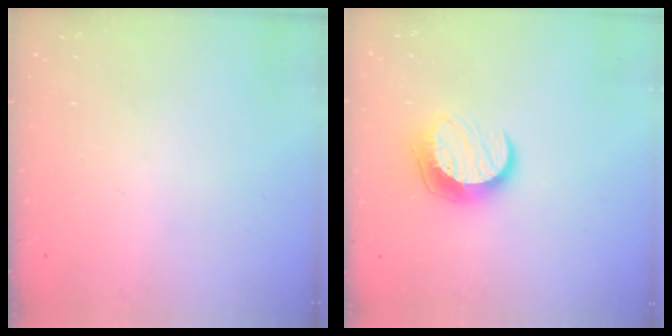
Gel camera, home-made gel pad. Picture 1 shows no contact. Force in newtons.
{"total": 11.1, "press": 11.0, "slide": 0.7}